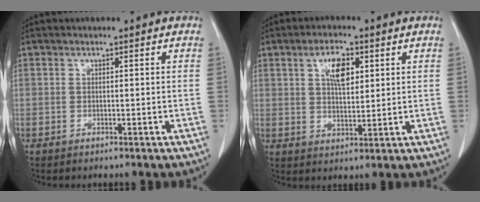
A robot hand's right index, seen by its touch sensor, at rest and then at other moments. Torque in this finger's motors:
{"motor_torque": [0.23, 0.22, 0.35, 0.05]}